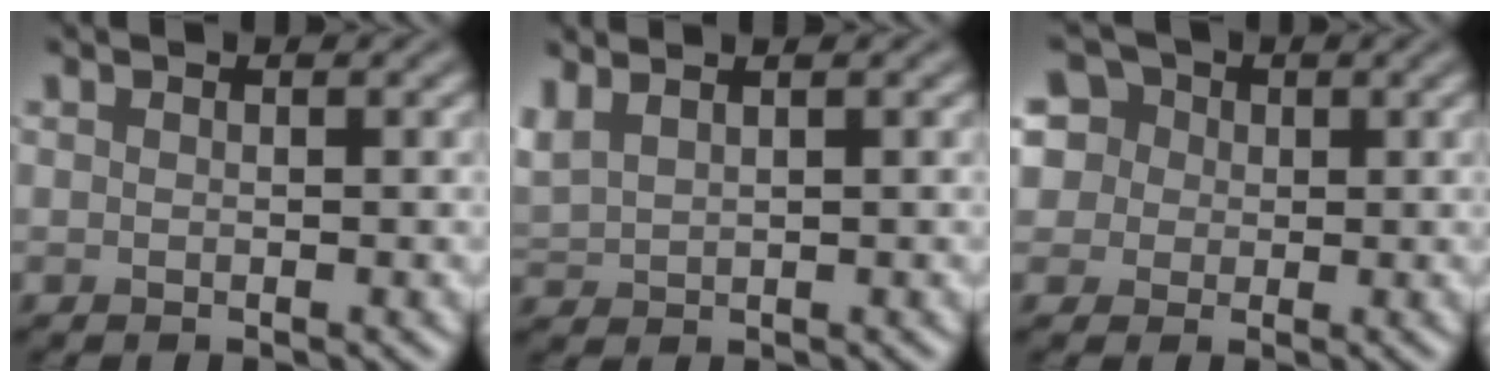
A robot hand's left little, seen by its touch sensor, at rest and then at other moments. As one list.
[{"total": 2.1, "force": [1.4, 0.8, 1.4], "torque": [-0.043, 0.010, 0.034]}, {"total": 10.7, "force": [5.5, 7.8, 4.8], "torque": [-0.121, 0.040, 0.068]}]